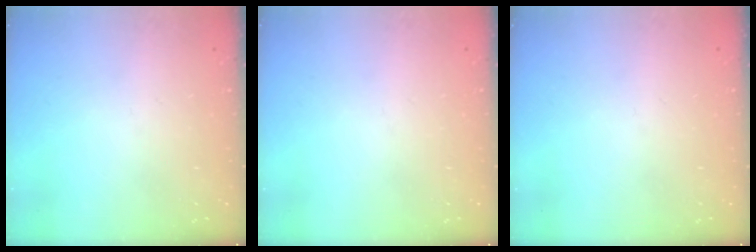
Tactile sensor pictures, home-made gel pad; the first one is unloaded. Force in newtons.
{"total": 0.0}
{"total": 0.0}